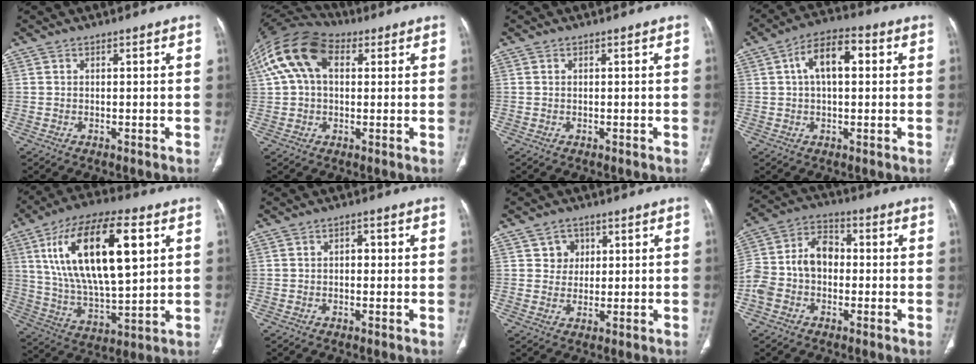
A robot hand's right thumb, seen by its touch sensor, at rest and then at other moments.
{"total": 15.3, "force": [4.6, 9.6, 11.0], "torque": [-0.218, 0.037, 0.077]}
{"total": 0.0}
{"total": 9.9, "force": [2.2, 5.1, 8.2], "torque": [-0.134, 0.024, 0.029]}
{"total": 24.4, "force": [7.7, 9.8, 21.0], "torque": [-0.370, -0.014, 0.135]}
{"total": 2.2, "force": [0.2, 1.4, 1.7], "torque": [-0.021, 0.009, 0.001]}
{"total": 3.9, "force": [1.5, 3.5, 0.9], "torque": [0.009, -0.005, 0.023]}
{"total": 11.9, "force": [-1.4, 8.5, 8.1], "torque": [-0.153, 0.043, -0.039]}